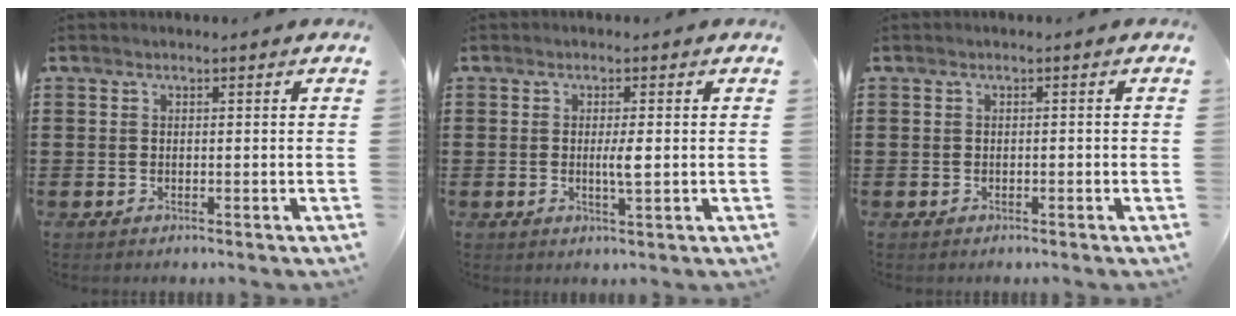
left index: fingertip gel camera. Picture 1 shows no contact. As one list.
[{"total": 2.7, "force": [-0.1, 0.3, 2.7], "torque": [-0.050, -0.005, -0.003]}, {"total": 0.5, "force": [-0.4, 0.2, 0.3], "torque": [-0.008, -0.002, -0.009]}]